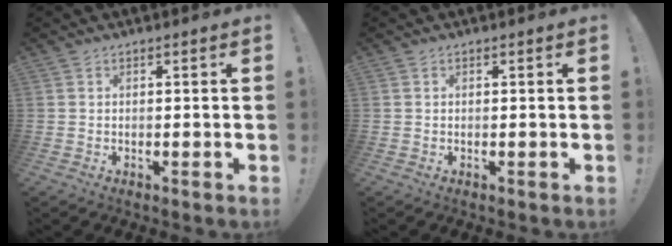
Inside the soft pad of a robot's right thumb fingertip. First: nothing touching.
{"total": 0.0}